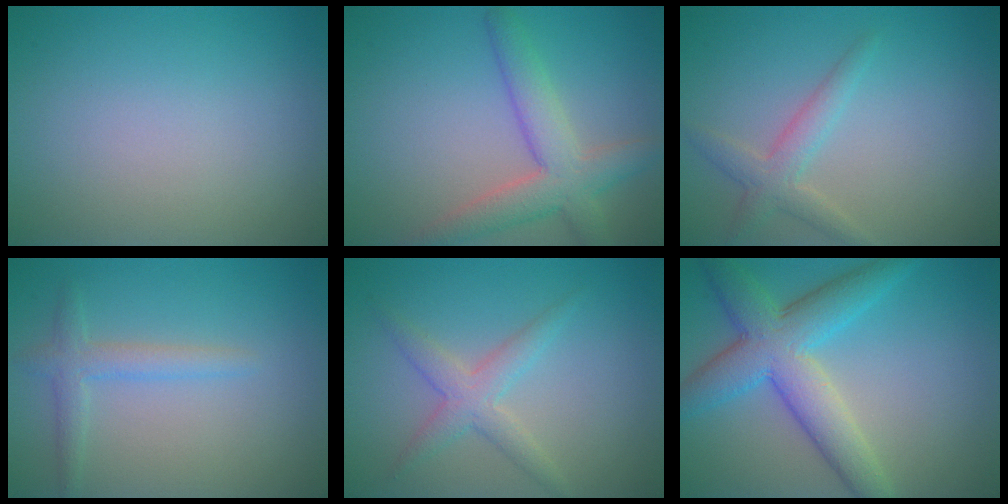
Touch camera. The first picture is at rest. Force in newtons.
{"total": 4.9, "press": 4.9, "slide": 0.3}
{"total": 2.4, "press": 2.4, "slide": 0.1}
{"total": 2.1, "press": 2.1, "slide": 0.2}
{"total": 2.8, "press": 2.8, "slide": 0.1}
{"total": 7.1, "press": 7.1, "slide": 0.3}